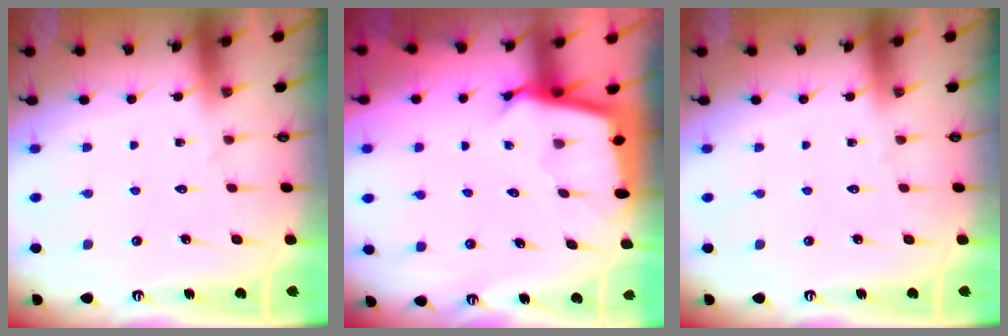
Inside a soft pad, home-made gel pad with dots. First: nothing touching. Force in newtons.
{"total": 2.7, "press": 2.7, "slide": 0.1}
{"total": 0.0}